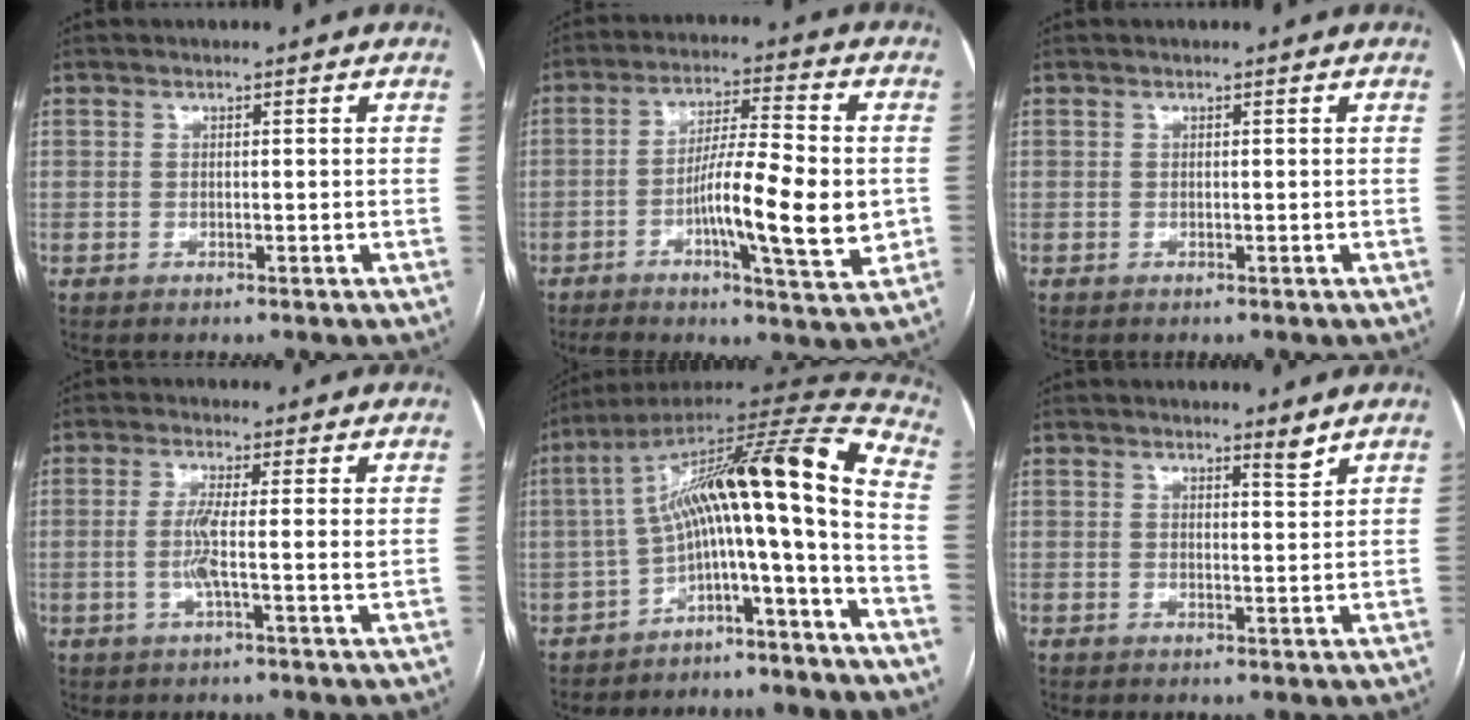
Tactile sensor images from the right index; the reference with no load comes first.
{"total": 13.2, "force": [-2.7, 1.3, 12.9], "torque": [-0.219, -0.003, -0.048]}
{"total": 0.0}
{"total": 4.1, "force": [-0.3, -0.3, 4.1], "torque": [-0.083, -0.003, -0.009]}
{"total": 18.7, "force": [-5.7, 1.3, 17.8], "torque": [-0.263, 0.068, -0.089]}
{"total": 1.6, "force": [1.5, -0.3, 0.5], "torque": [-0.011, -0.010, 0.022]}